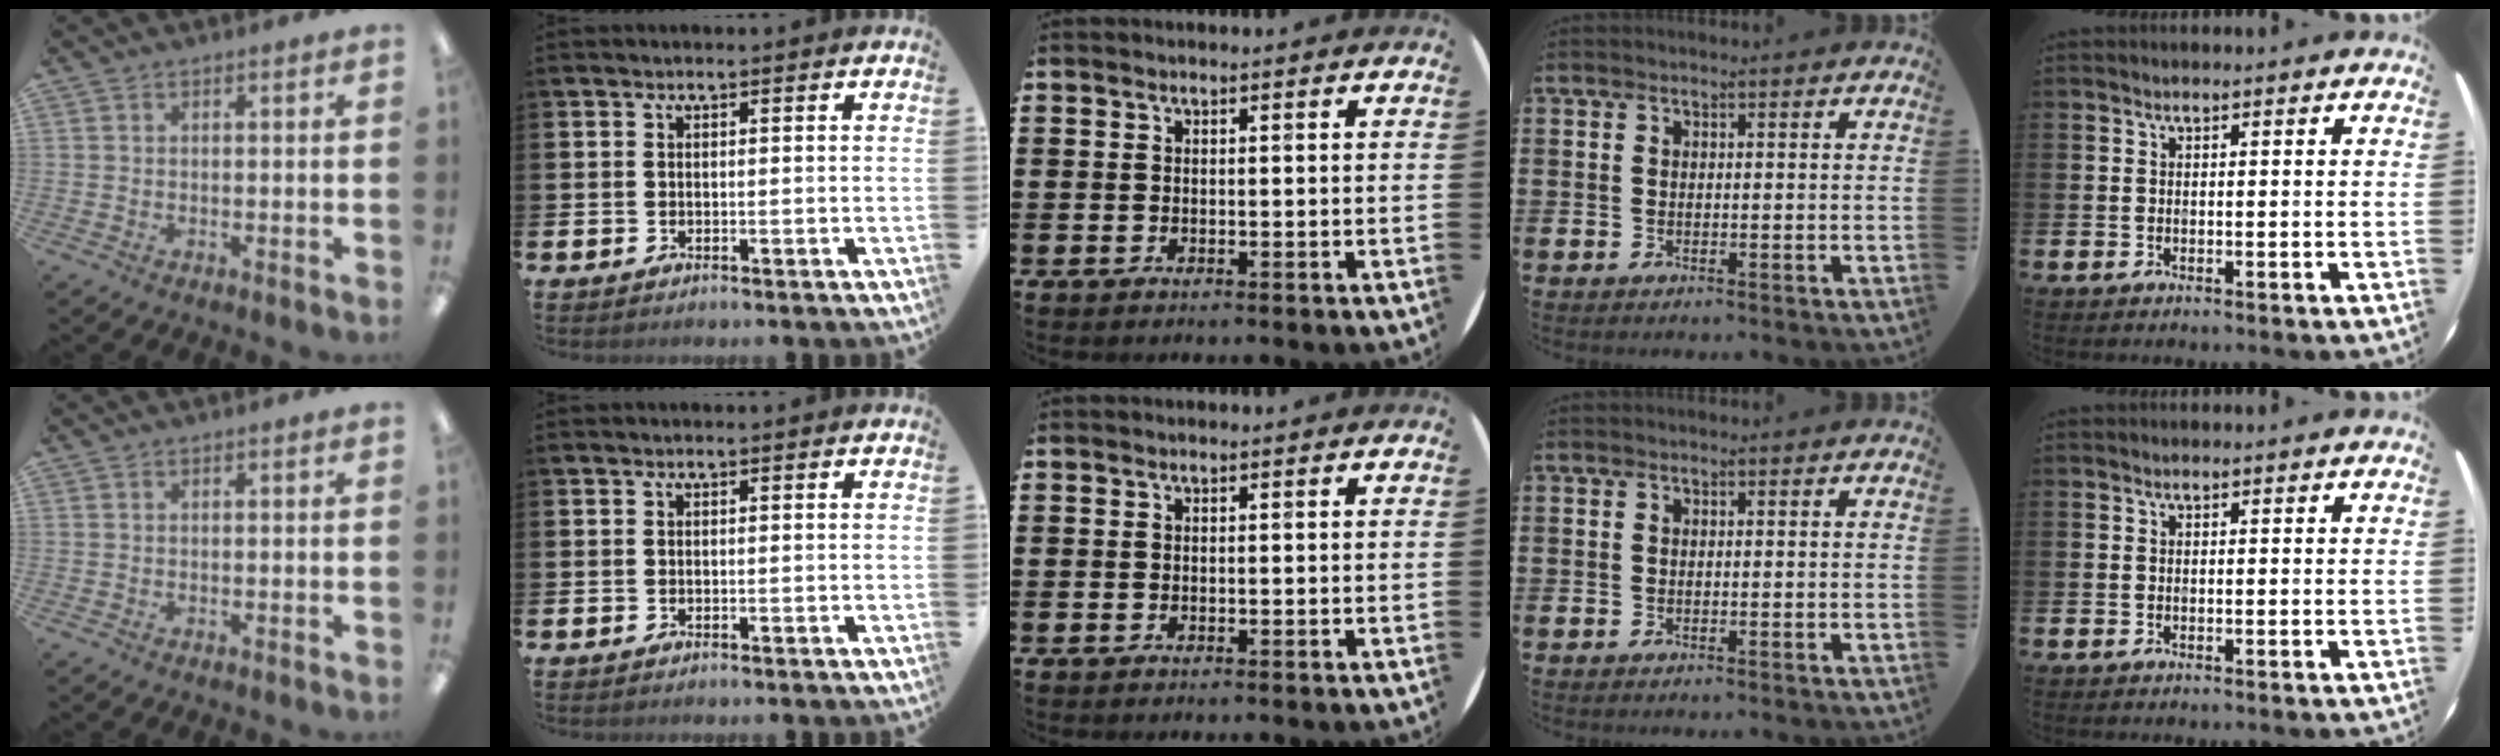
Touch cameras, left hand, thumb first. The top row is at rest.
{}